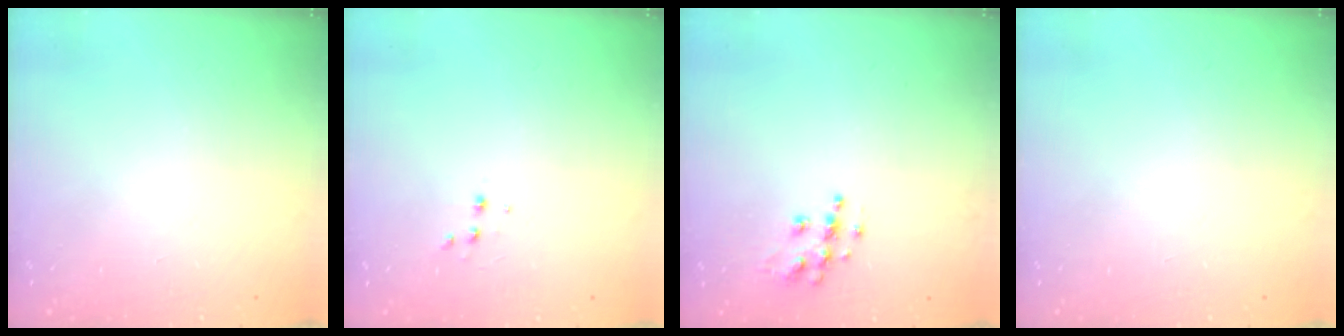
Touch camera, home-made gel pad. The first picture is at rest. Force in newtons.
{"total": 1.9, "press": 1.9, "slide": 0.2}
{"total": 7.8, "press": 7.8, "slide": 0.2}
{"total": 0.0}